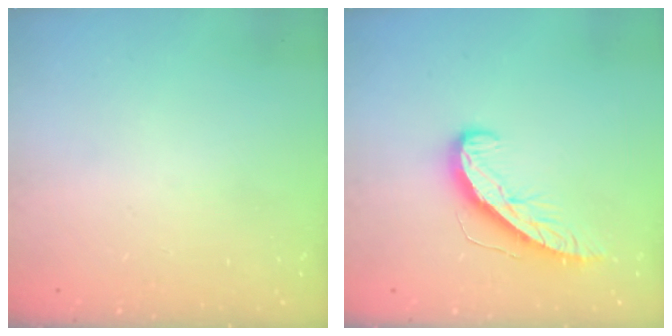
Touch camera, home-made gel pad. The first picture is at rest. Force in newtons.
{"total": 9.7, "press": 9.7, "slide": 0.3}